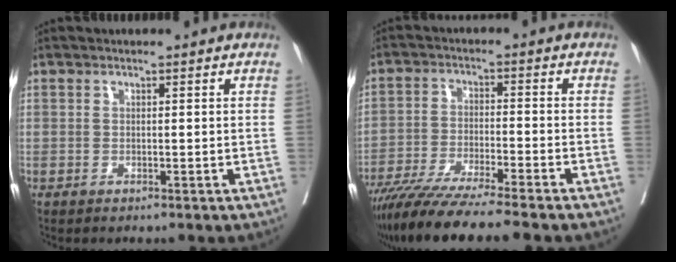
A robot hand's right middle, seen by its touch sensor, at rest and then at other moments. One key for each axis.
{"total": 12.2, "fx": -10.3, "fy": -1.0, "fz": 6.5, "tx": -0.096, "ty": -0.034, "tz": -0.171}